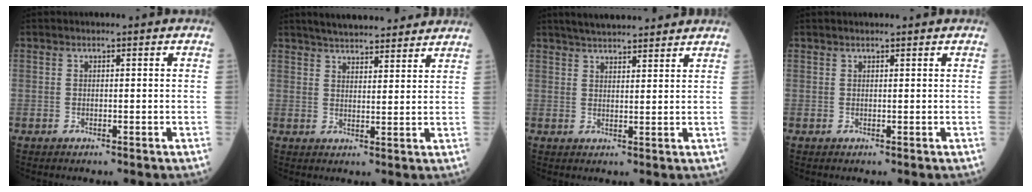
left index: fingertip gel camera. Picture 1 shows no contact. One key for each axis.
{"total": 13.5, "fx": 12.2, "fy": 2.5, "fz": 5.2, "tx": -0.070, "ty": 0.023, "tz": 0.166}
{"total": 10.9, "fx": 9.8, "fy": 1.8, "fz": 4.4, "tx": -0.065, "ty": 0.025, "tz": 0.137}
{"total": 1.8, "fx": 1.7, "fy": 0.2, "fz": 0.7, "tx": -0.006, "ty": 0.016, "tz": 0.020}